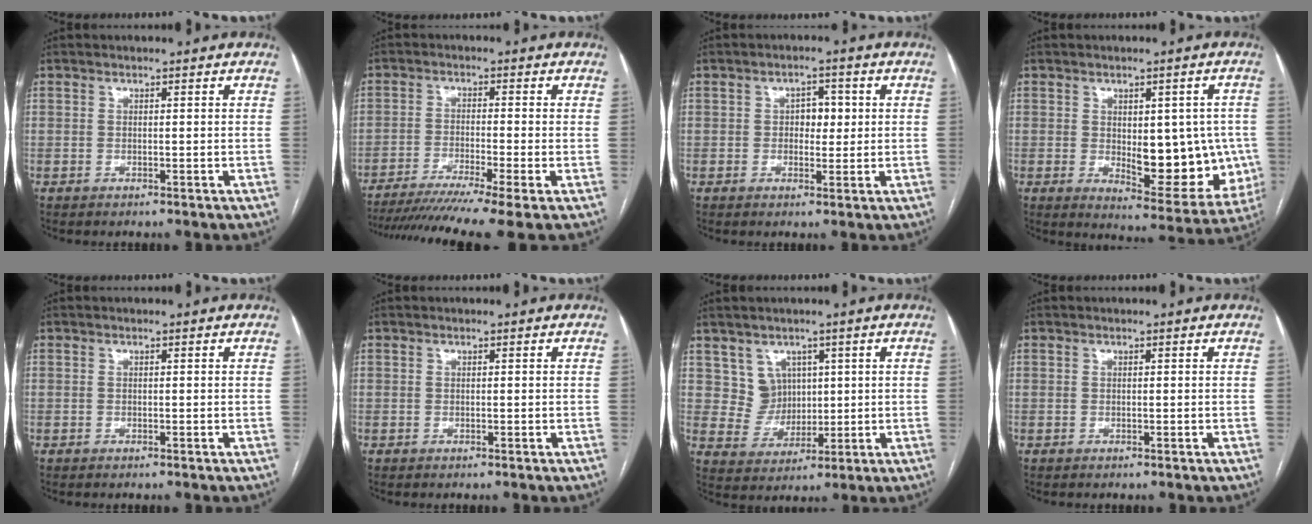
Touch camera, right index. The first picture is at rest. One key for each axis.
{"total": 12.8, "fx": -9.9, "fy": -1.5, "fz": 8.0, "tx": -0.128, "ty": -0.031, "tz": -0.157}
{"total": 3.5, "fx": 0.4, "fy": 2.2, "fz": 2.7, "tx": -0.033, "ty": 0.008, "tz": 0.007}
{"total": 13.4, "fx": -0.8, "fy": 5.8, "fz": 12.0, "tx": -0.143, "ty": -0.001, "tz": 0.008}
{"total": 0.0}
{"total": 0.0}
{"total": 5.4, "fx": 2.4, "fy": 4.8, "fz": 0.5, "tx": -0.012, "ty": 0.011, "tz": 0.054}
{"total": 0.0}